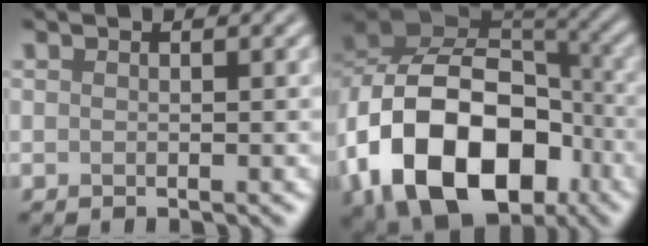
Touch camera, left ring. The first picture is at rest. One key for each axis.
{"total": 16.7, "fx": -5.8, "fy": 11.4, "fz": 10.7, "tx": -0.191, "ty": -0.013, "tz": -0.100}